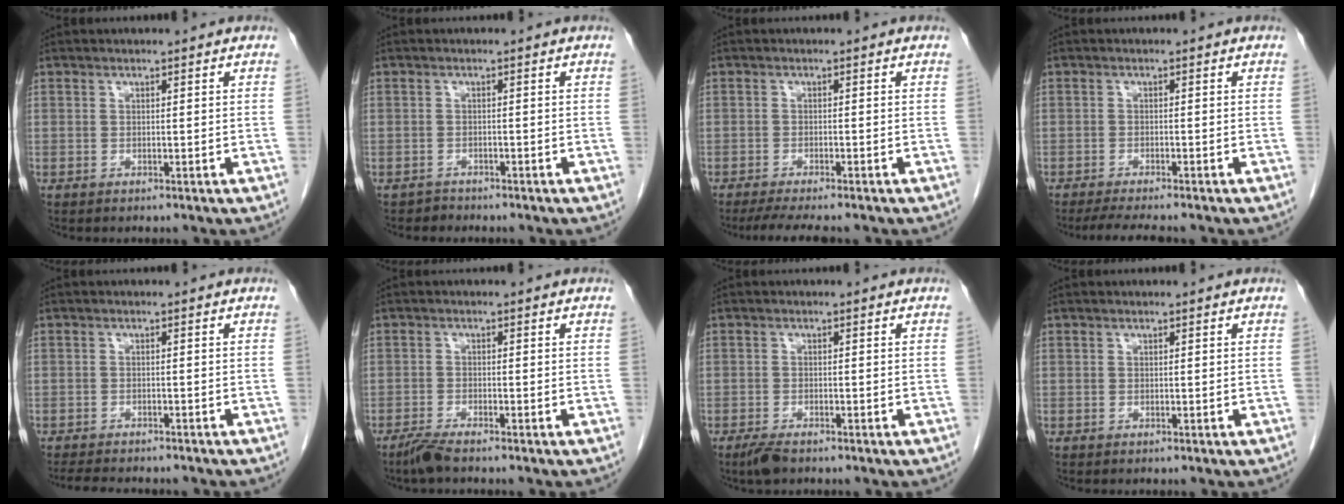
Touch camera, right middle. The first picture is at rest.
{"total": 1.2, "force": [-1.0, 0.4, -0.5], "torque": [0.004, -0.001, -0.020]}
{"total": 6.8, "force": [-5.7, 0.8, 3.6], "torque": [-0.048, -0.013, -0.088]}
{"total": 5.9, "force": [-5.1, 0.6, 2.9], "torque": [-0.041, -0.013, -0.079]}
{"total": 8.7, "force": [-7.7, 1.9, 3.6], "torque": [-0.054, -0.006, -0.106]}
{"total": 2.6, "force": [-2.3, 0.0, 1.4], "torque": [-0.038, -0.008, -0.047]}
{"total": 2.6, "force": [-2.0, 0.6, 1.5], "torque": [-0.038, -0.007, -0.034]}
{"total": 0.0}